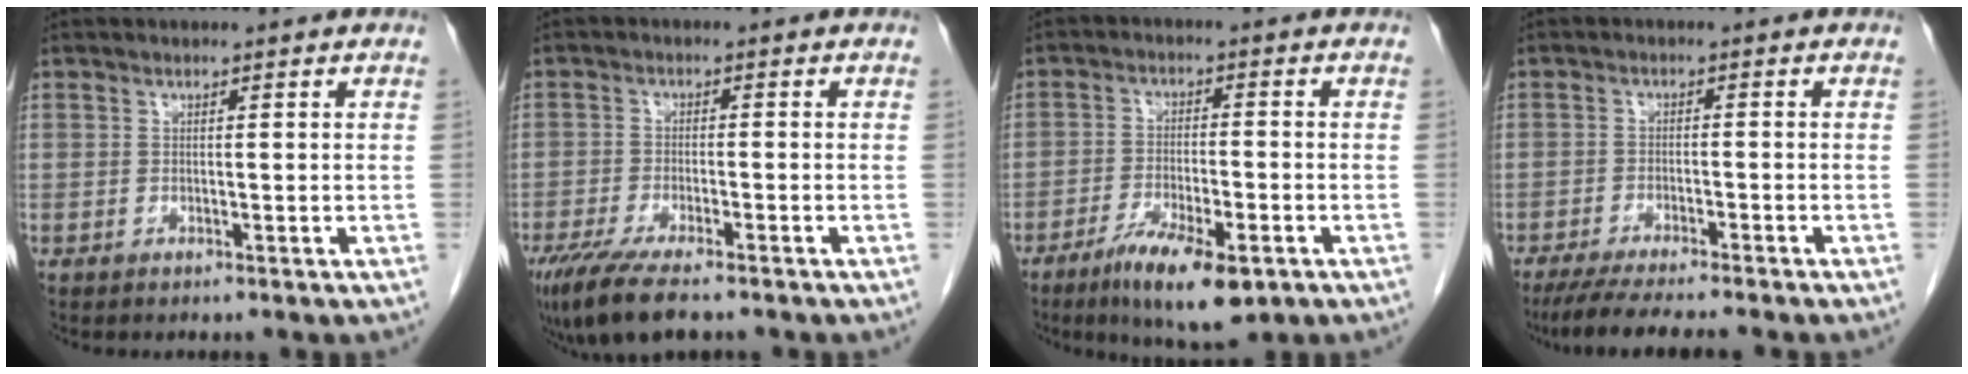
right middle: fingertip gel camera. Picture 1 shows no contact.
{"total": 10.0, "force": [-7.5, 2.0, 6.3], "torque": [-0.108, -0.023, -0.121]}
{"total": 9.9, "force": [-5.8, 2.3, 7.7], "torque": [-0.135, -0.018, -0.090]}
{"total": 9.1, "force": [-7.8, -0.2, 4.7], "torque": [-0.066, -0.024, -0.123]}